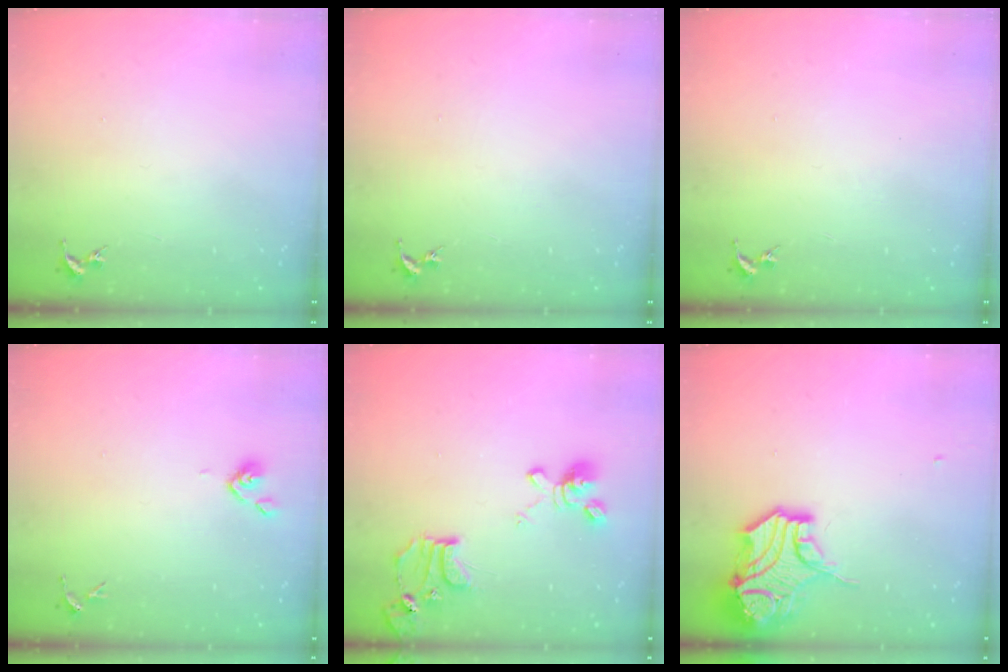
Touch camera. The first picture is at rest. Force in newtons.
{"total": 0.0}
{"total": 0.0}
{"total": 4.3, "press": 4.1, "slide": 1.3}
{"total": 15.3, "press": 15.3, "slide": 1.1}
{"total": 15.8, "press": 15.6, "slide": 2.2}